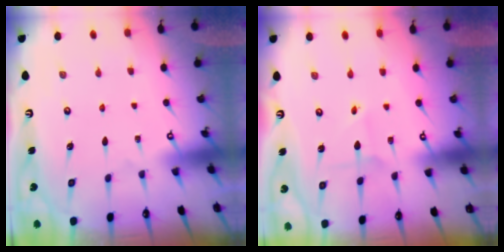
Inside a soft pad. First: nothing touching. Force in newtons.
{"total": 1.8, "press": 1.8, "slide": 0.1}